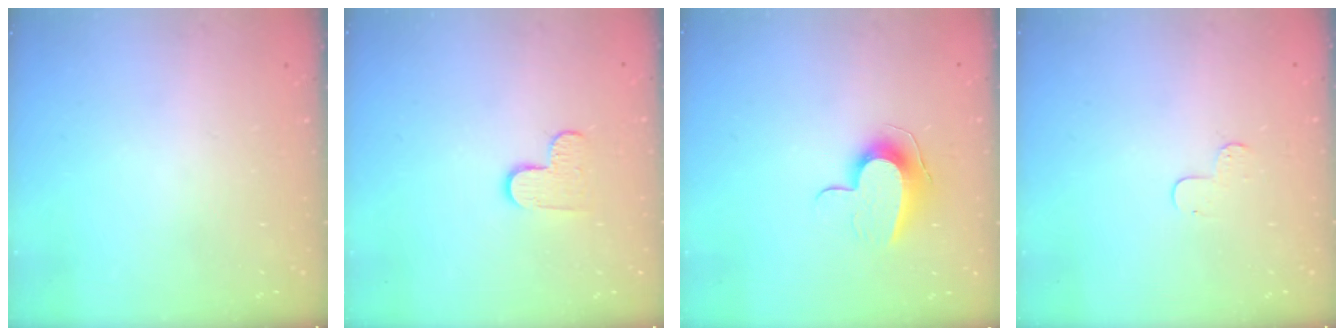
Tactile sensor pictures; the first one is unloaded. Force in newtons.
{"total": 6.2, "press": 6.2, "slide": 0.5}
{"total": 9.4, "press": 9.4, "slide": 0.3}
{"total": 3.9, "press": 3.8, "slide": 0.5}